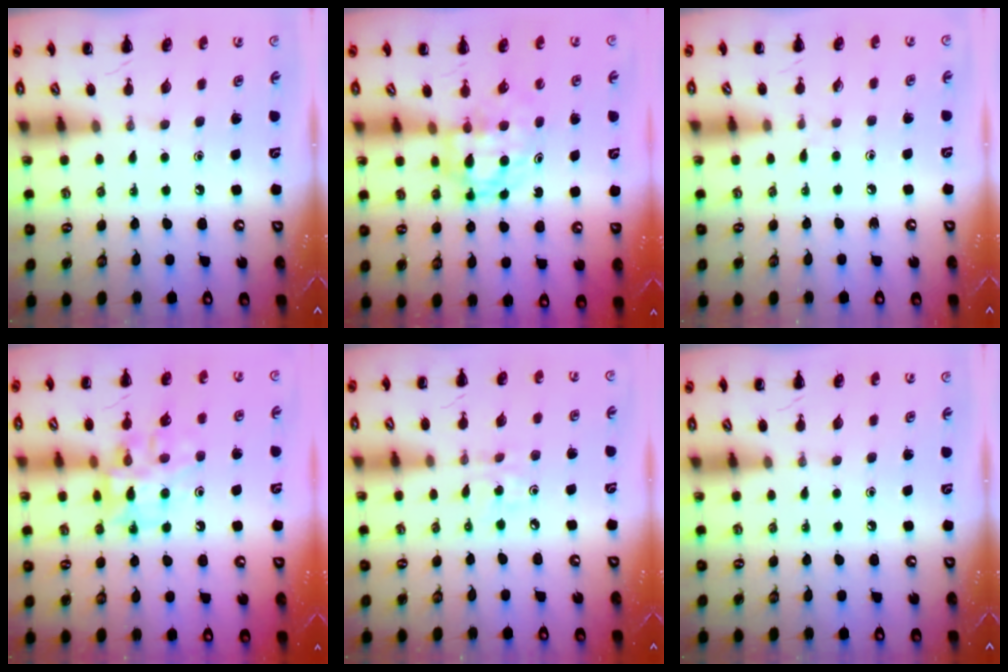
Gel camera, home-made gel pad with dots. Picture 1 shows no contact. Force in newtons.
{"total": 4.3, "press": 4.2, "slide": 0.9}
{"total": 3.3, "press": 2.9, "slide": 1.6}
{"total": 13.4, "press": 13.3, "slide": 1.7}
{"total": 2.8, "press": 2.7, "slide": 0.9}
{"total": 0.0}